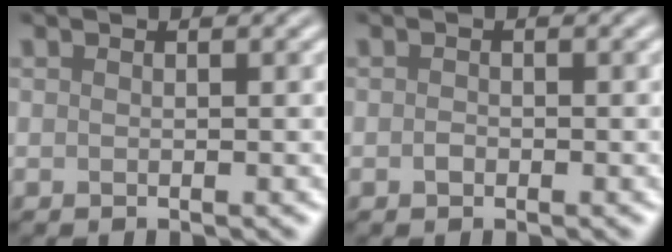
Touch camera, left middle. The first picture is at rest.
{"total": 0.6, "force": [-0.3, 0.4, 0.3], "torque": [-0.007, -0.001, -0.006]}